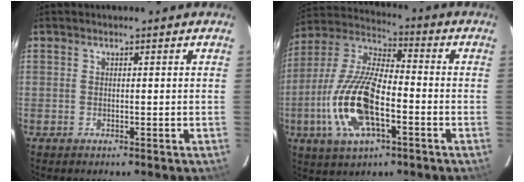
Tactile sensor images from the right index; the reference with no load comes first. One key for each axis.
{"total": 17.4, "fx": -5.3, "fy": 6.9, "fz": 15.0, "tx": -0.322, "ty": -0.007, "tz": -0.102}